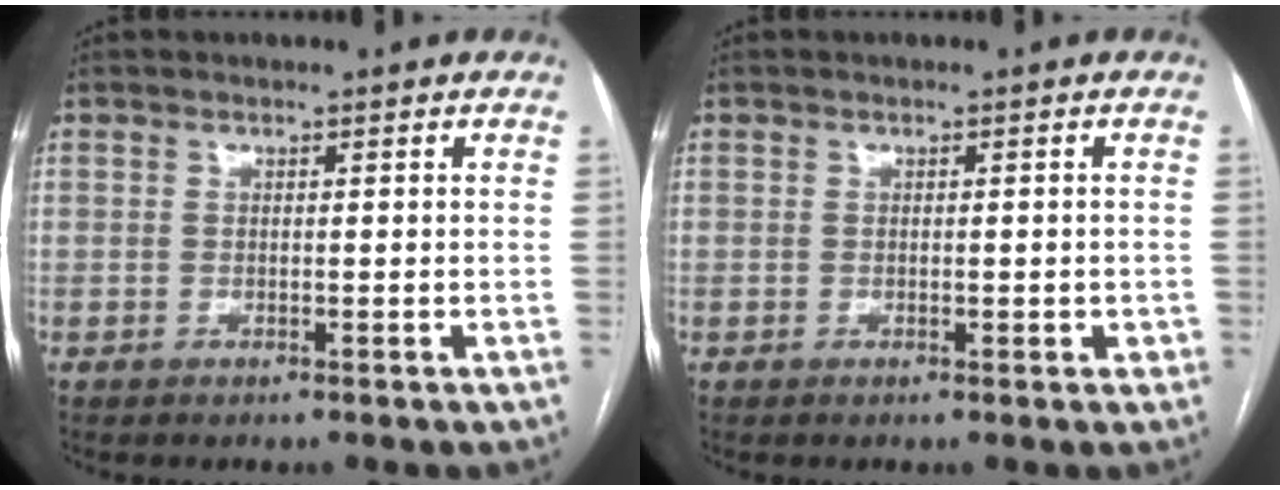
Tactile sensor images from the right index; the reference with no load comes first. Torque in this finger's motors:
{"motor_torque": [0.12, 0.17, 0.04, 0.03]}